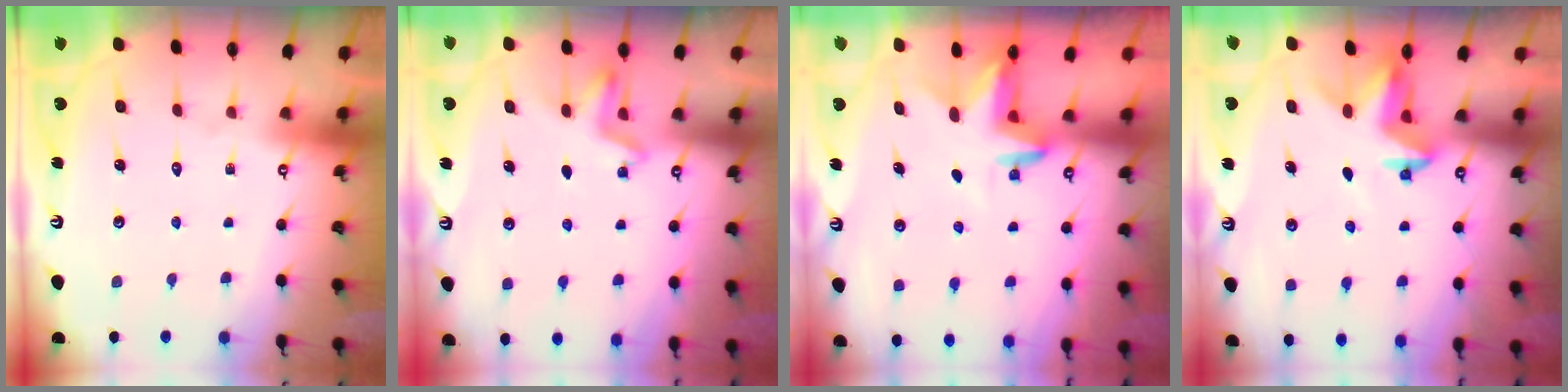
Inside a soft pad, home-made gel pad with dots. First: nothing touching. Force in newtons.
{"total": 2.4, "press": 2.2, "slide": 1.1}
{"total": 3.4, "press": 3.4, "slide": 0.3}
{"total": 3.1, "press": 3.1, "slide": 0.1}